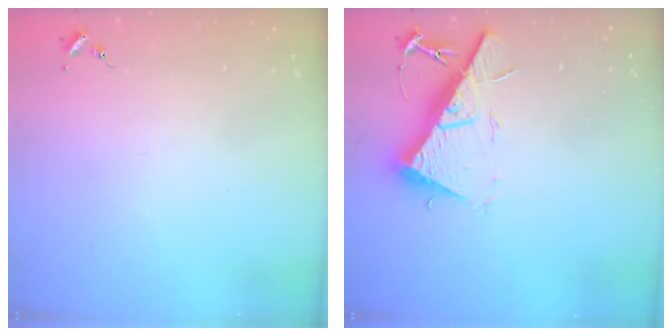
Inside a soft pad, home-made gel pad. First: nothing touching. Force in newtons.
{"total": 14.3, "press": 14.3, "slide": 0.4}